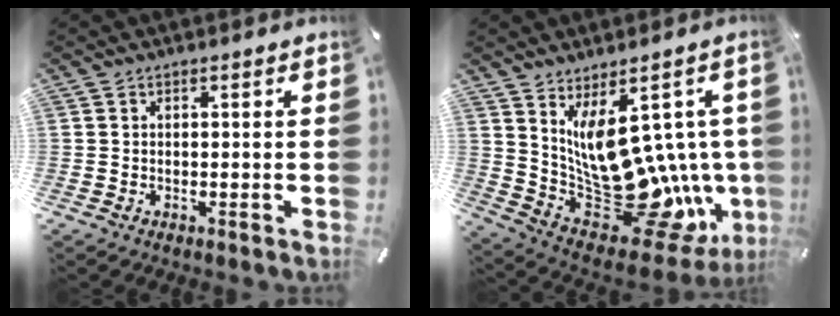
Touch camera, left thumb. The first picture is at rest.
{"total": 18.1, "force": [1.9, 9.9, 15.0], "torque": [-0.251, -0.062, 0.049]}